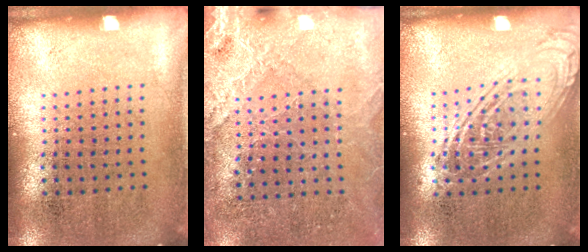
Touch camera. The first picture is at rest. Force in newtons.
{"total": 2.7, "press": 2.7, "slide": 0.3}
{"total": 2.1, "press": 2.1, "slide": 0.1}